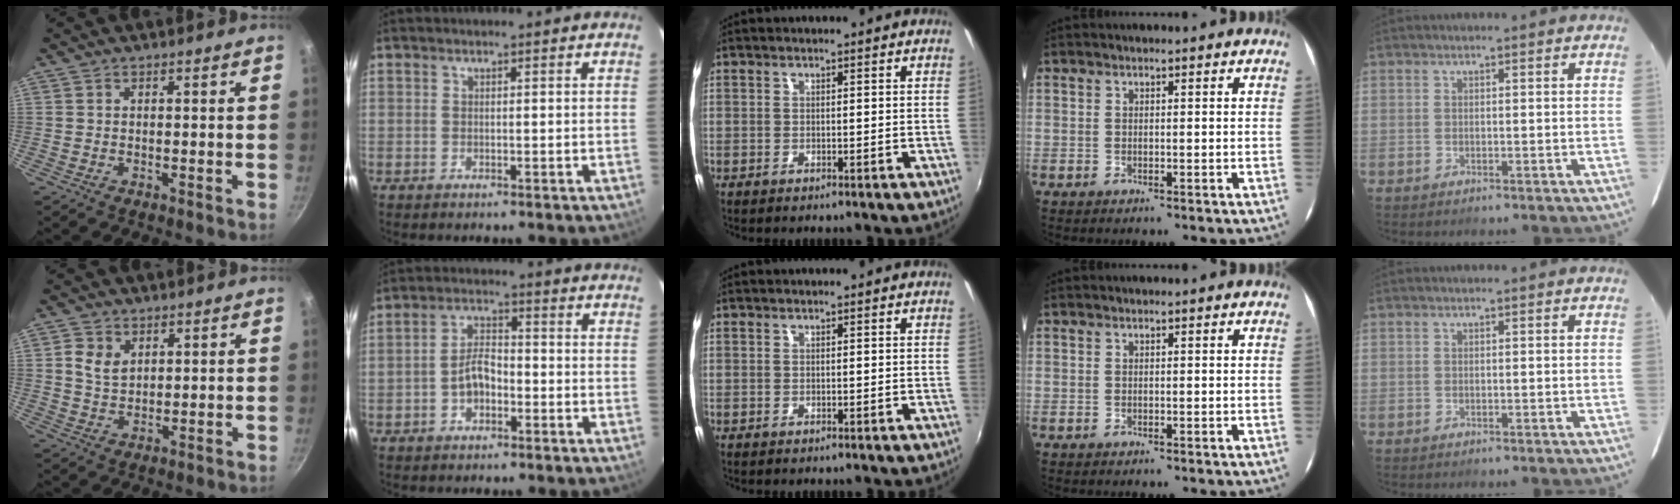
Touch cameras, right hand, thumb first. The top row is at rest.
{"thumb": {"total": 4.7, "force": [1.6, 3.4, 2.8], "torque": [-0.043, -0.006, 0.032]}, "index": {"total": 4.9, "force": [-2.0, 2.9, 3.5], "torque": [-0.066, 0.013, -0.031]}}